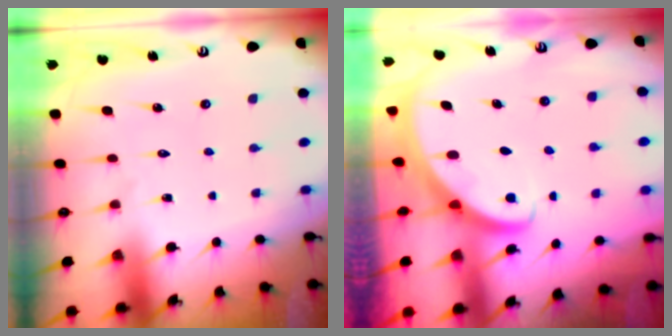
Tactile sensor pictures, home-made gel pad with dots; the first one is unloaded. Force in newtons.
{"total": 2.6, "press": 2.5, "slide": 0.3}